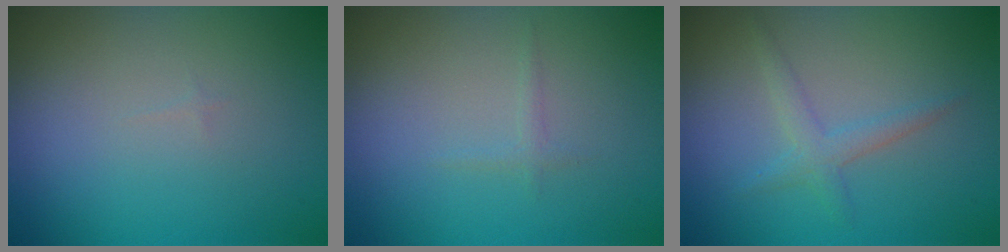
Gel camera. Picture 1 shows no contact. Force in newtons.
{"total": 0.6, "press": 0.6, "slide": 0.0}
{"total": 1.9, "press": 1.9, "slide": 0.1}